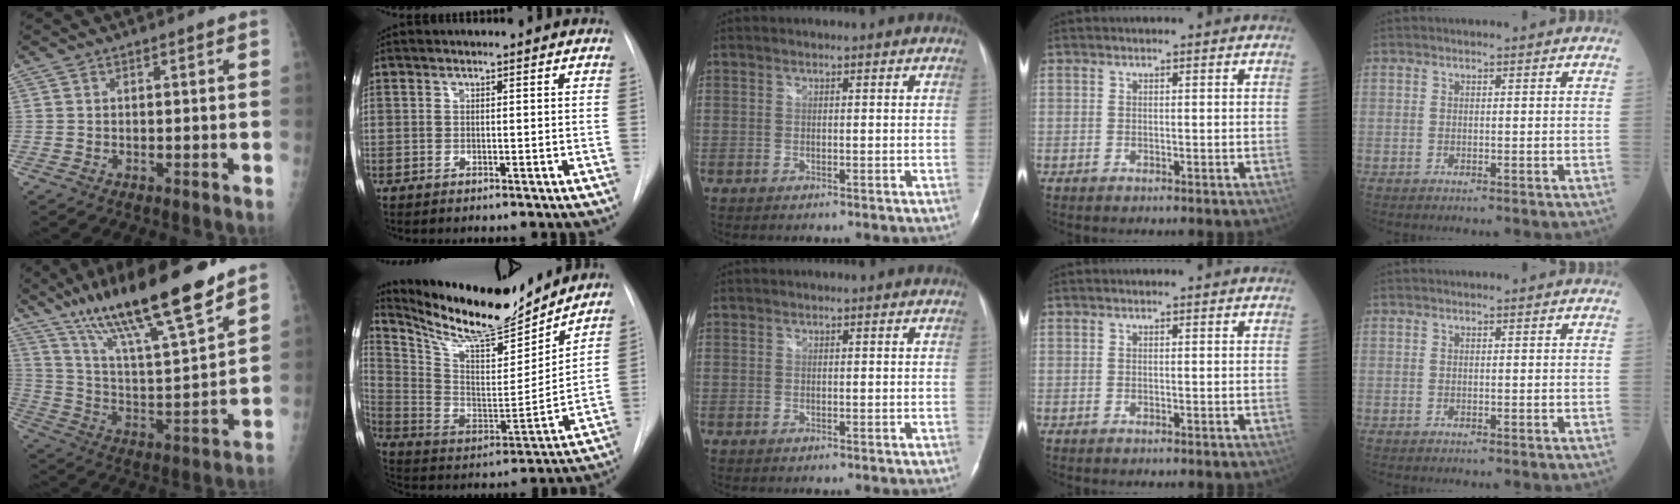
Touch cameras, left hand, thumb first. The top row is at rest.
{"thumb": {"total": 22.9, "force": [16.4, 3.6, 15.6], "torque": [-0.254, -0.067, 0.288]}, "index": {"total": 19.3, "force": [17.3, 3.2, 7.8], "torque": [-0.155, -0.027, 0.293]}}